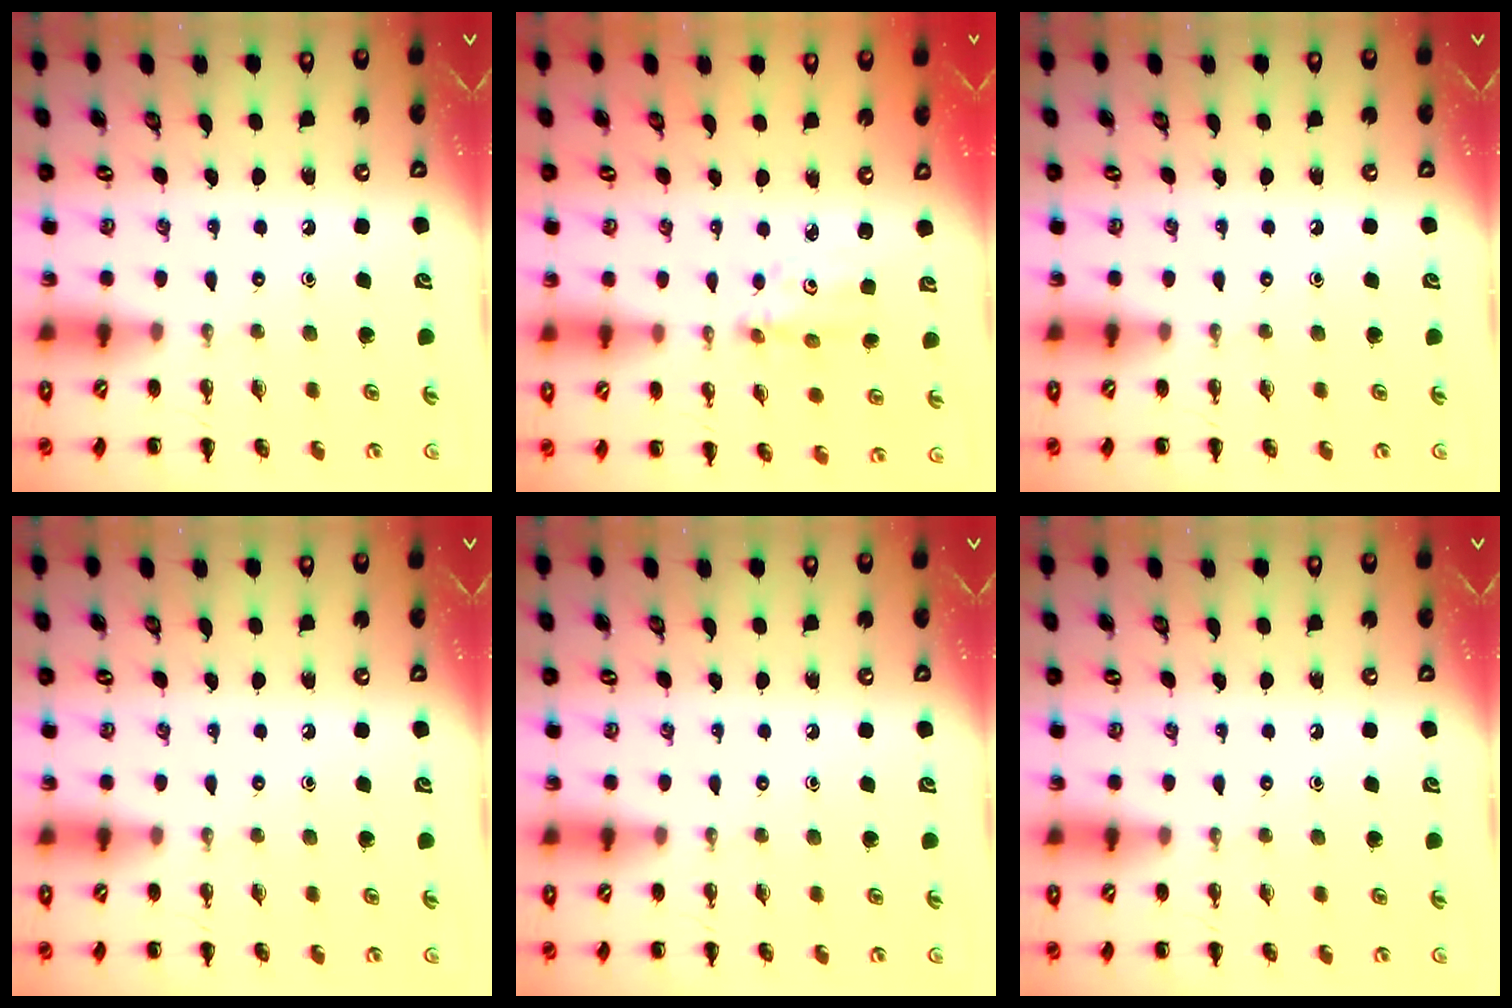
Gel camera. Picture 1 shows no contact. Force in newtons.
{"total": 3.5, "press": 3.5, "slide": 0.1}
{"total": 0.0}
{"total": 0.0}
{"total": 0.0}
{"total": 0.0}